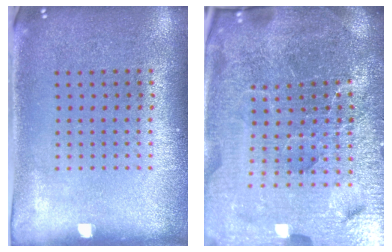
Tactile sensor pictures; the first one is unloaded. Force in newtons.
{"total": 7.2, "press": 6.2, "slide": 3.5}